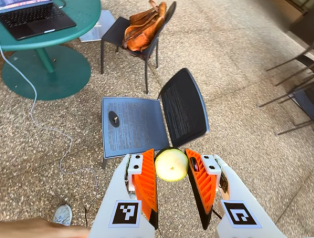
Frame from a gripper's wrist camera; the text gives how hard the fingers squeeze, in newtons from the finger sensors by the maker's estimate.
{"total": 9.3, "left": 9.3, "right": 9.3}